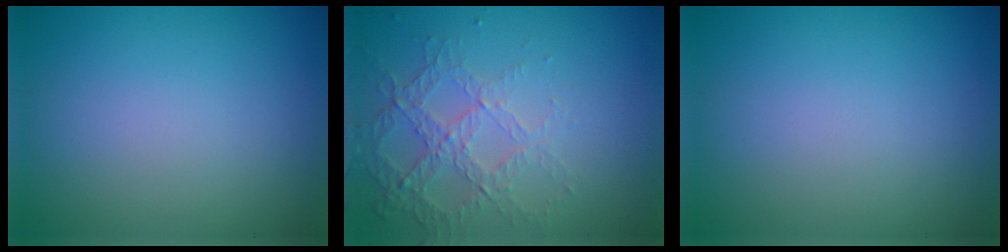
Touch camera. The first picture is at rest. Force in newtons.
{"total": 4.3, "press": 2.9, "slide": 3.2}
{"total": 0.0}